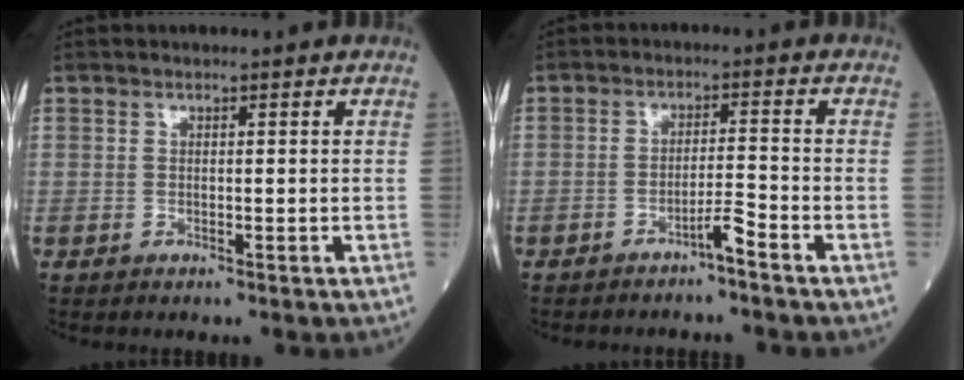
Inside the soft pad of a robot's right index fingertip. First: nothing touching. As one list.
[{"total": 2.9, "force": [-2.2, -0.2, 1.9], "torque": [-0.029, 0.001, -0.040]}]